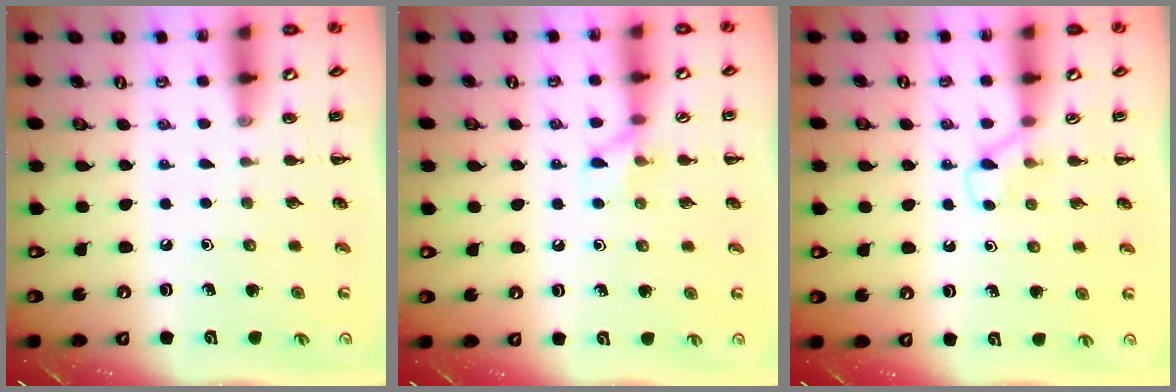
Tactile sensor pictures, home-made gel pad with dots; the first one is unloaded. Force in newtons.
{"total": 6.1, "press": 6.1, "slide": 1.0}
{"total": 3.7, "press": 3.5, "slide": 1.2}